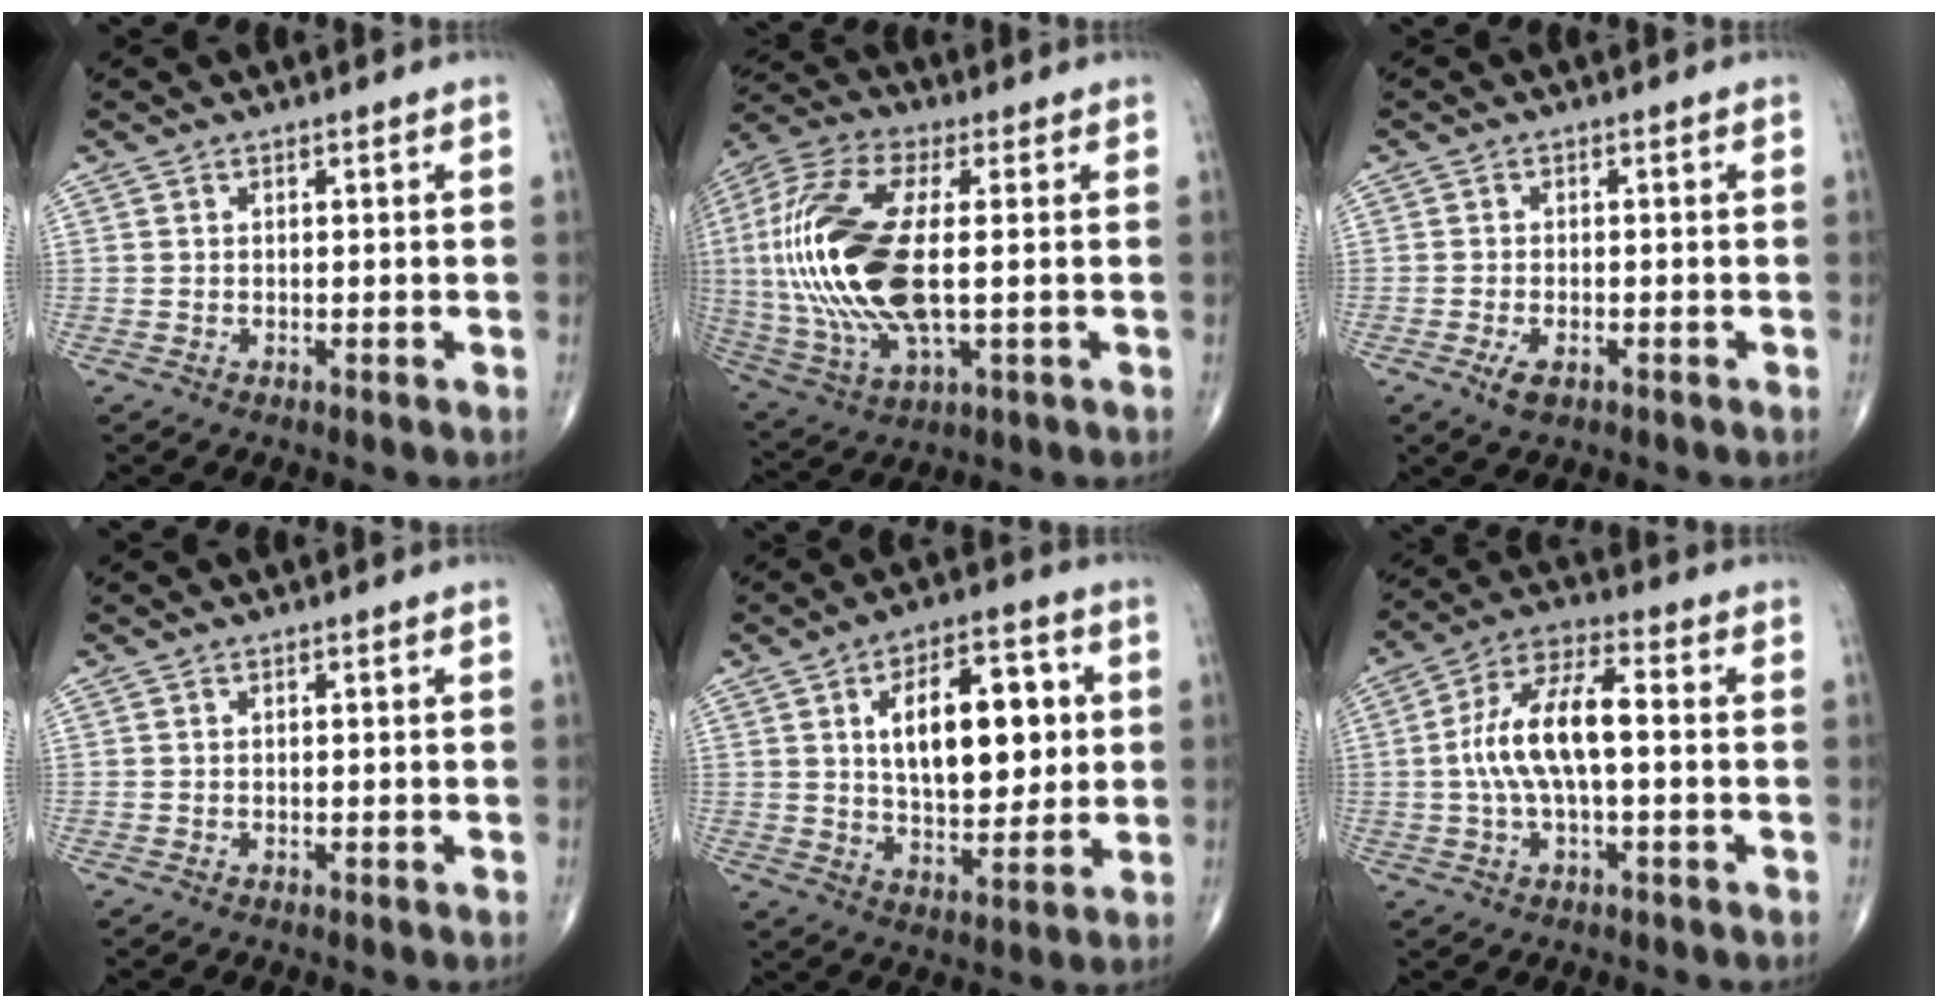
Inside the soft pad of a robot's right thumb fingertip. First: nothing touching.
{"total": 23.5, "force": [0.5, 9.7, 21.4], "torque": [-0.487, -0.005, 0.011]}
{"total": 2.5, "force": [-1.2, 1.2, 1.8], "torque": [-0.033, 0.003, -0.020]}
{"total": 0.0}
{"total": 16.7, "force": [3.3, 8.6, 13.9], "torque": [-0.173, -0.005, 0.053]}
{"total": 12.2, "force": [-0.2, 4.8, 11.2], "torque": [-0.226, 0.035, -0.009]}